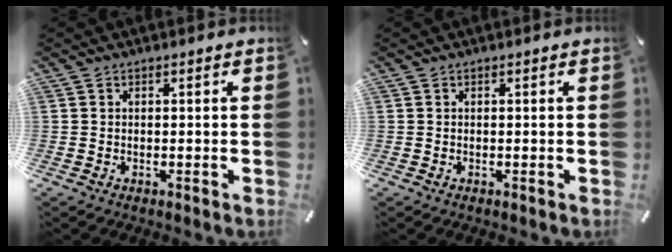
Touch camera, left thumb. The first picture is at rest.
{"total": 0.0}